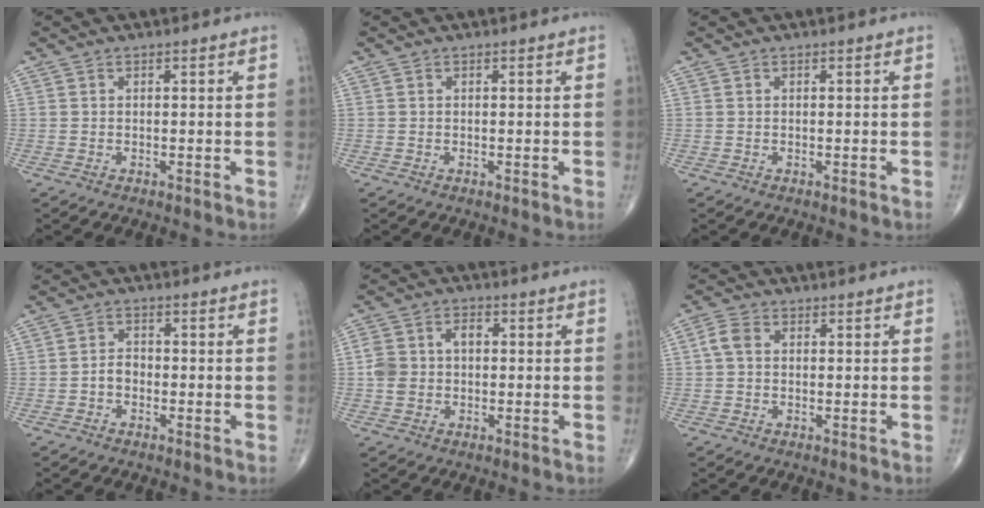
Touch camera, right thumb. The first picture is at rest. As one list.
[{"total": 0.0}, {"total": 0.0}, {"total": 2.5, "force": [-1.0, 1.8, 1.5], "torque": [-0.017, 0.010, -0.023]}, {"total": 6.6, "force": [0.1, 5.0, 4.3], "torque": [-0.080, 0.025, 0.002]}, {"total": 3.2, "force": [0.4, 2.3, 2.2], "torque": [-0.047, 0.010, 0.003]}]